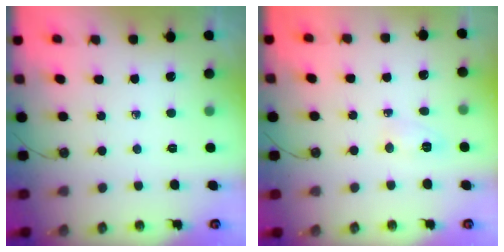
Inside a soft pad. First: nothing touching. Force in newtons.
{"total": 5.1, "press": 5.1, "slide": 0.8}